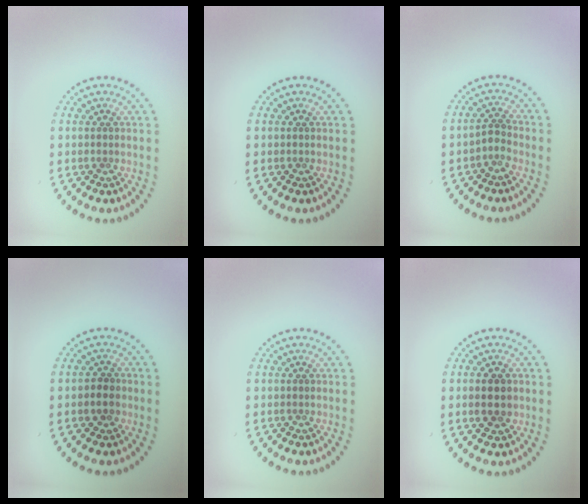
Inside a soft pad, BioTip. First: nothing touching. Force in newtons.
{"total": 0.0}
{"total": 1.5, "press": 1.1, "slide": 1.0}
{"total": 1.9, "press": 1.8, "slide": 0.6}
{"total": 0.0}
{"total": 2.5, "press": 2.5, "slide": 0.2}